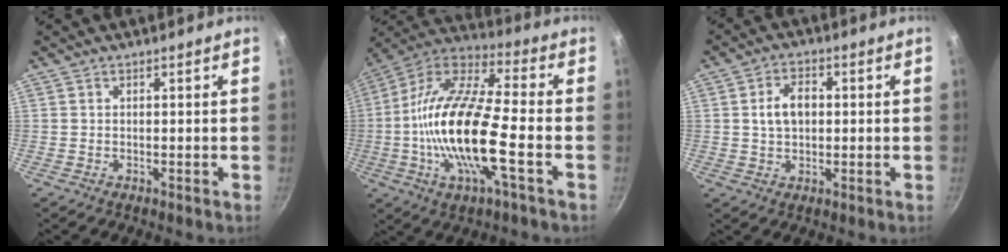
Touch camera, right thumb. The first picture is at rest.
{"total": 21.2, "force": [-4.2, 6.5, 19.8], "torque": [-0.384, 0.031, -0.100]}
{"total": 6.3, "force": [0.6, 4.2, 4.6], "torque": [-0.063, 0.010, 0.009]}